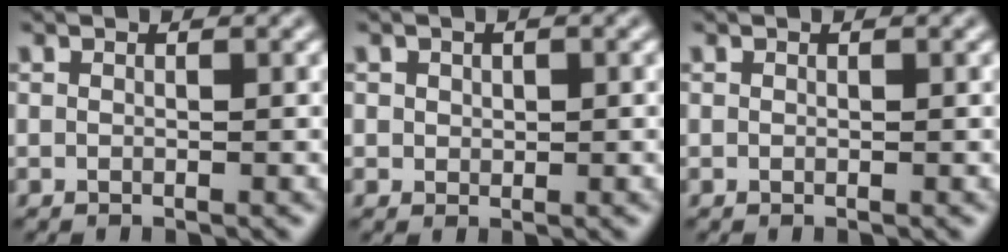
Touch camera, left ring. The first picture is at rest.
{"total": 1.0, "force": [0.3, 0.8, 0.4], "torque": [-0.006, -0.002, 0.004]}
{"total": 0.0}